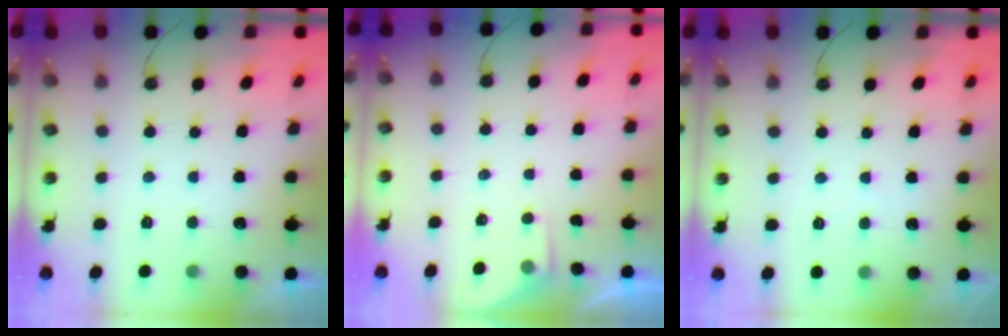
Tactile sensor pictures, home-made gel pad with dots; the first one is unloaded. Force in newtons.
{"total": 2.1, "press": 2.0, "slide": 0.3}
{"total": 2.7, "press": 2.7, "slide": 0.4}